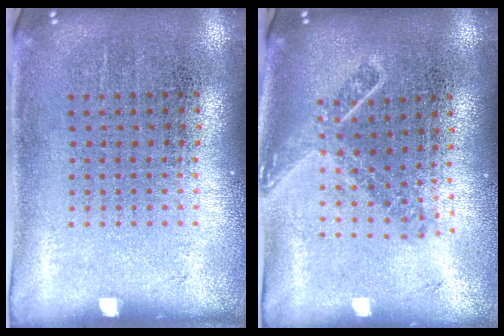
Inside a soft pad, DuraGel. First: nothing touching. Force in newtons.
{"total": 1.7, "press": 1.3, "slide": 1.1}